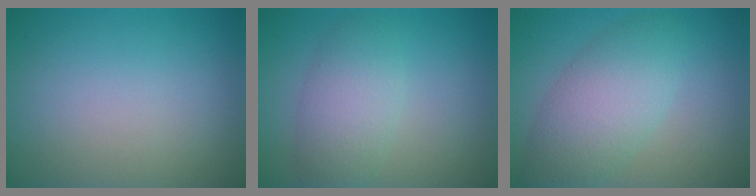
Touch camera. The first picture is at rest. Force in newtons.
{"total": 3.9, "press": 3.9, "slide": 0.2}
{"total": 5.6, "press": 5.6, "slide": 0.2}